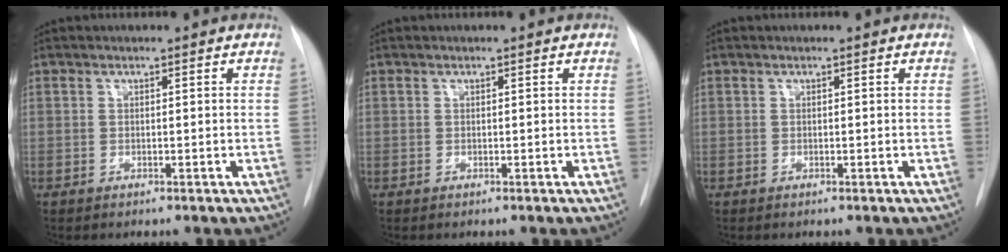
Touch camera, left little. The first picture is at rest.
{"total": 0.0}
{"total": 0.0}